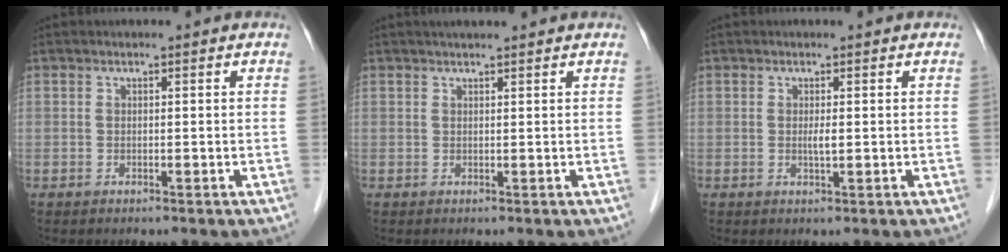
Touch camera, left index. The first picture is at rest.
{"total": 3.4, "force": [2.9, 0.2, 1.7], "torque": [-0.020, 0.022, 0.042]}
{"total": 1.0, "force": [0.2, 0.1, 0.9], "torque": [-0.023, -0.002, 0.003]}